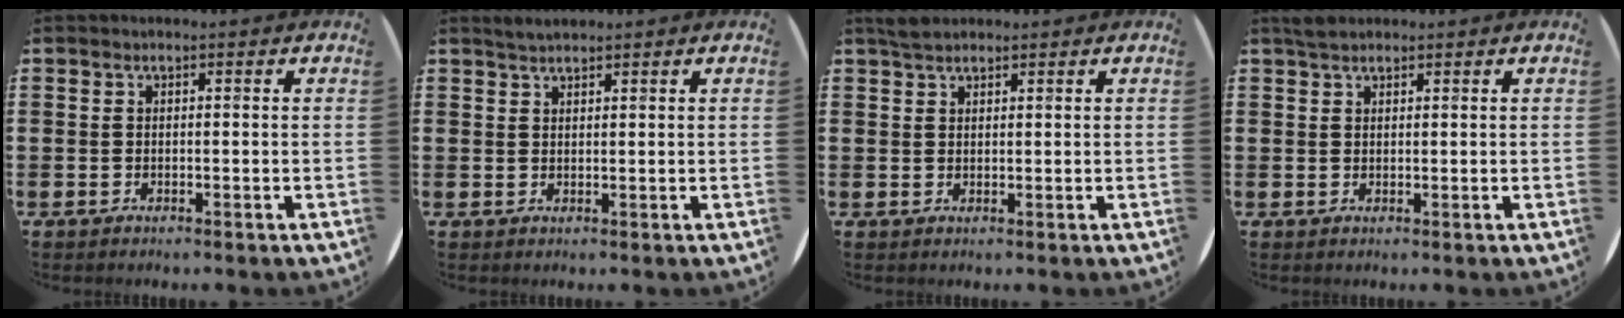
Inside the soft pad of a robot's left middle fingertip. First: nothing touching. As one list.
[{"total": 1.6, "force": [1.5, 0.2, 0.4], "torque": [-0.009, 0.003, 0.029]}, {"total": 2.2, "force": [2.0, 0.8, 0.6], "torque": [-0.008, 0.002, 0.037]}, {"total": 1.9, "force": [1.7, 0.7, 0.5], "torque": [-0.005, 0.002, 0.030]}]